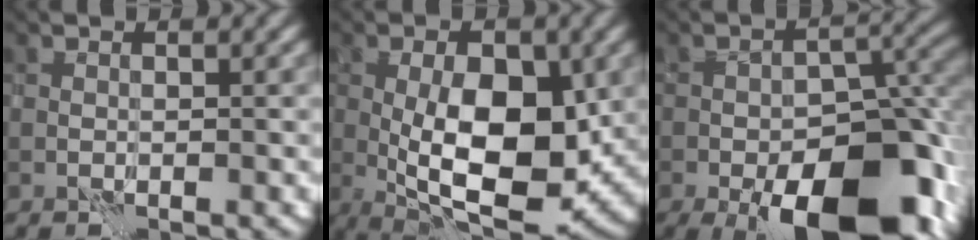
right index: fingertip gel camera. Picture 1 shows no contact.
{"total": 10.5, "force": [-1.1, 4.9, 9.3], "torque": [-0.151, -0.004, -0.016]}
{"total": 15.1, "force": [-7.3, 7.0, 11.2], "torque": [-0.143, -0.015, -0.111]}